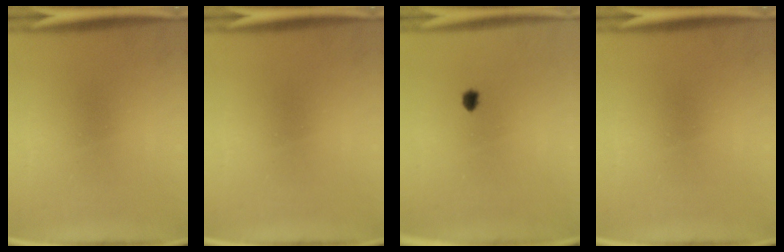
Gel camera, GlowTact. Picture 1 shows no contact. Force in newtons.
{"total": 0.0}
{"total": 1.1}
{"total": 0.0}